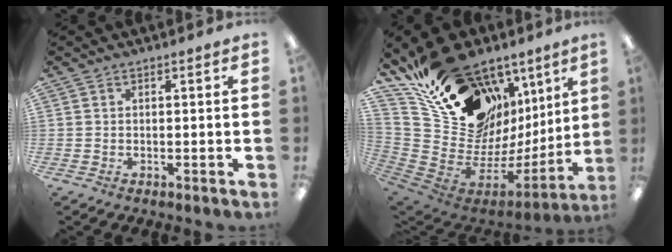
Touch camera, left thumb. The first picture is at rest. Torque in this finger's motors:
{"motor_torque": [2.96, 2.05, 1.54, -1.23, 0.47]}